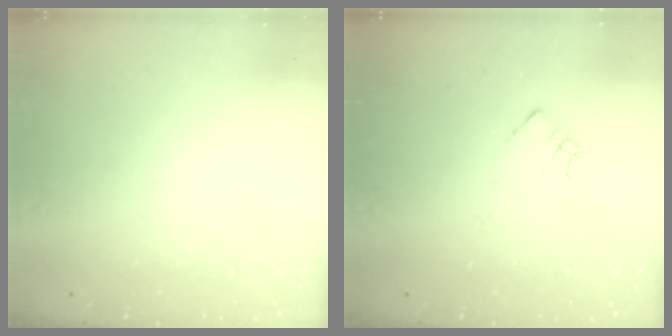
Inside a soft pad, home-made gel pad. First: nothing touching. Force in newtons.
{"total": 3.6, "press": 3.6, "slide": 0.3}